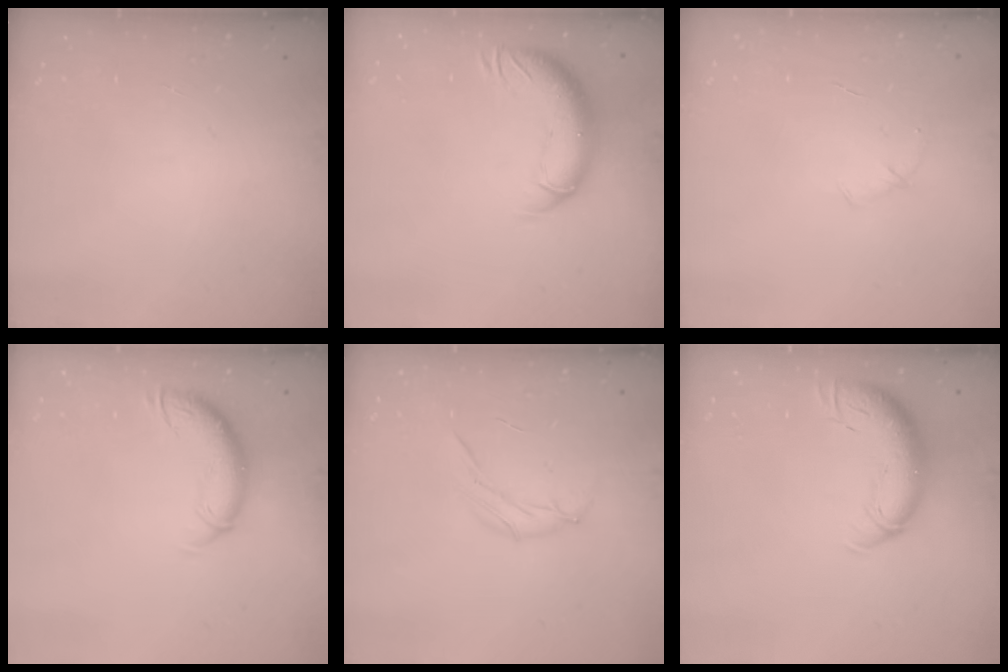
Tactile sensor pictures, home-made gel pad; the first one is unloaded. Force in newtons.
{"total": 11.7, "press": 11.4, "slide": 2.8}
{"total": 5.0, "press": 4.9, "slide": 1.3}
{"total": 10.4, "press": 10.3, "slide": 0.9}
{"total": 6.8, "press": 6.8, "slide": 0.5}
{"total": 12.1, "press": 11.7, "slide": 3.1}